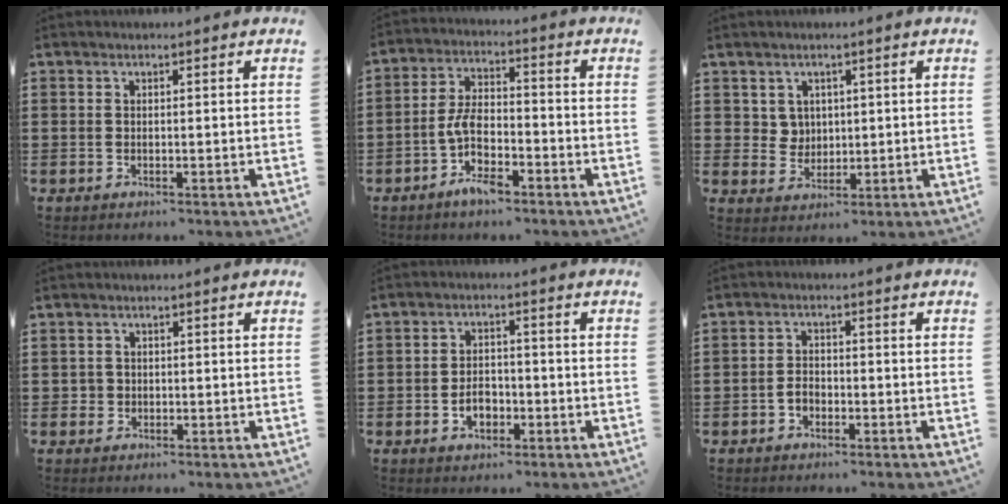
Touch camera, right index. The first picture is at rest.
{"total": 6.6, "force": [-3.1, 2.9, 5.0], "torque": [-0.113, 0.007, -0.064]}
{"total": 3.5, "force": [1.7, 3.0, 0.6], "torque": [-0.026, 0.012, 0.032]}
{"total": 1.4, "force": [-0.3, 1.3, 0.4], "torque": [-0.009, 0.005, -0.007]}
{"total": 3.9, "force": [-1.4, 2.5, 2.5], "torque": [-0.041, 0.001, -0.028]}
{"total": 2.0, "force": [-1.0, 1.3, 1.2], "torque": [-0.025, 0.003, -0.022]}